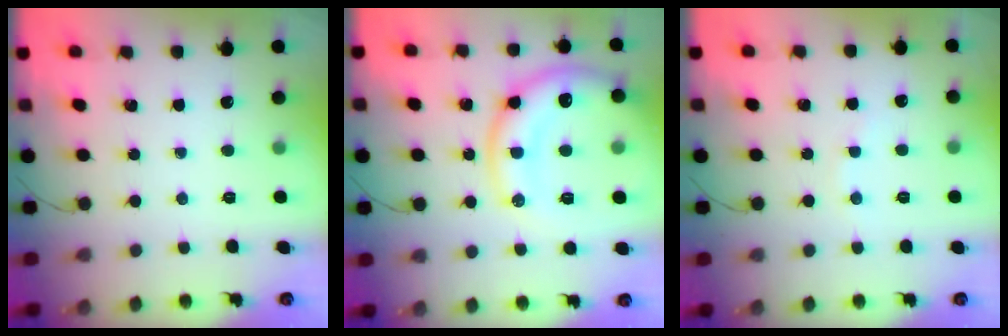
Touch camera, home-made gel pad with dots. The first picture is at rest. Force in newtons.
{"total": 17.6, "press": 17.4, "slide": 2.3}
{"total": 5.2, "press": 5.1, "slide": 1.0}